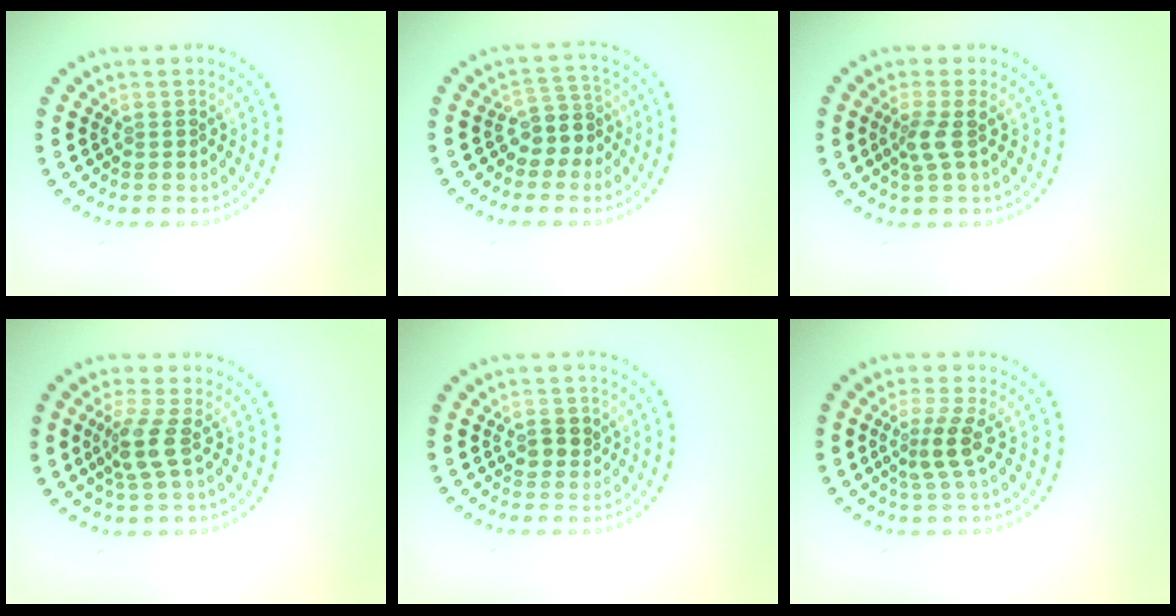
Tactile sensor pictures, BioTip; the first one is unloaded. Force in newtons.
{"total": 2.7, "press": 2.1, "slide": 1.7}
{"total": 2.0, "press": 1.5, "slide": 1.3}
{"total": 2.5, "press": 1.9, "slide": 1.7}
{"total": 1.4, "press": 1.3, "slide": 0.5}
{"total": 2.5, "press": 1.8, "slide": 1.8}